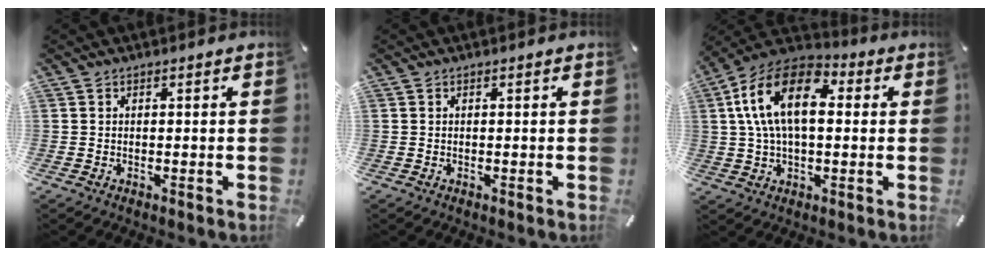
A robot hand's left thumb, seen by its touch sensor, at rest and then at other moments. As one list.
[{"total": 0.0}, {"total": 15.5, "force": [3.2, 9.4, 11.9], "torque": [-0.243, 0.008, 0.054]}]